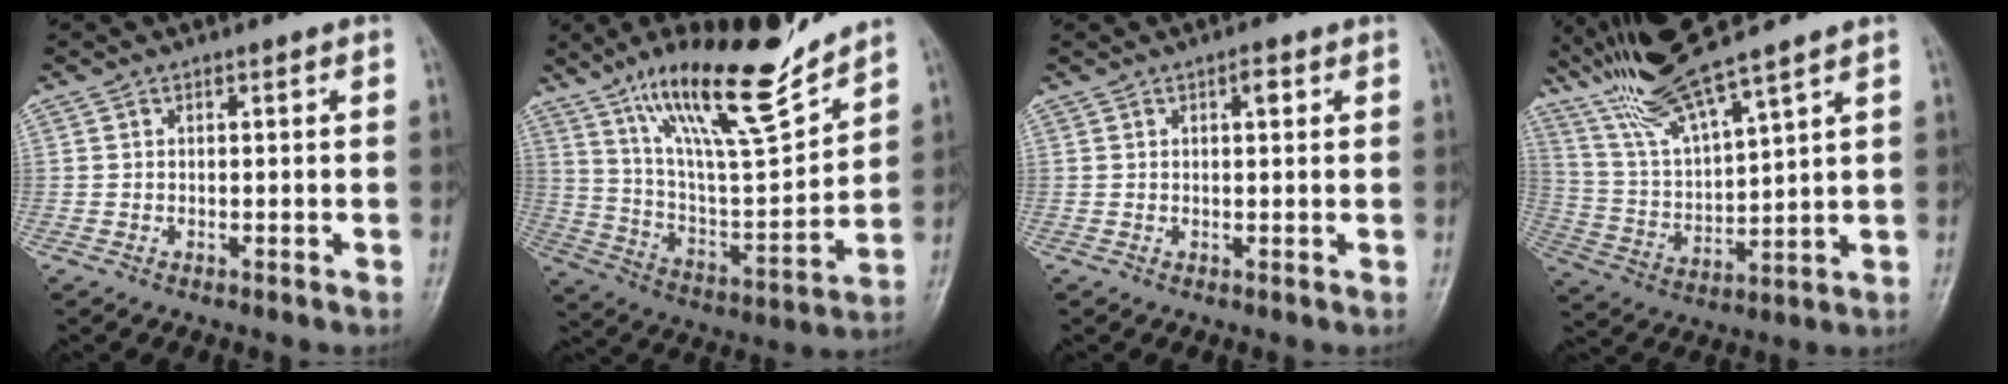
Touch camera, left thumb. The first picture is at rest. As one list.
[{"total": 21.1, "force": [15.5, 4.5, 13.7], "torque": [-0.198, -0.081, 0.274]}, {"total": 1.8, "force": [0.9, 0.7, 1.4], "torque": [-0.018, -0.001, 0.011]}, {"total": 14.6, "force": [11.5, 1.3, 8.9], "torque": [-0.168, -0.047, 0.230]}]